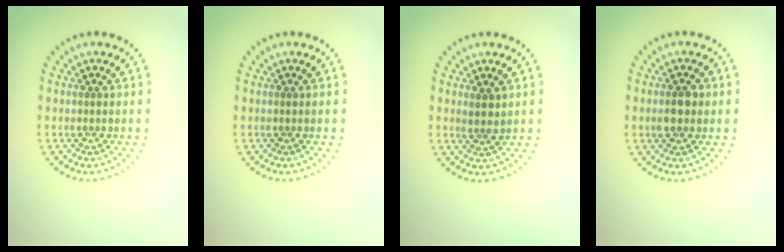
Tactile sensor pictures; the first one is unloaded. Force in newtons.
{"total": 0.0}
{"total": 1.5, "press": 1.3, "slide": 0.8}
{"total": 2.0, "press": 2.0, "slide": 0.1}